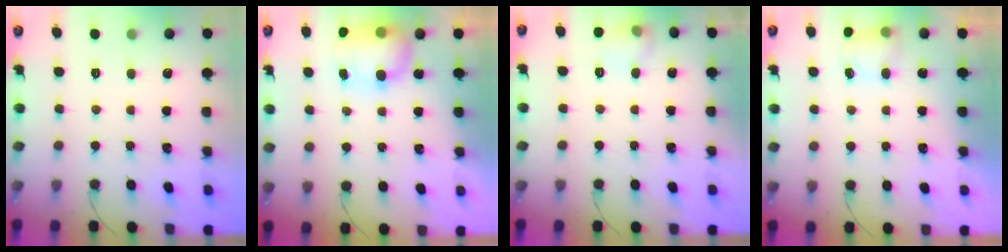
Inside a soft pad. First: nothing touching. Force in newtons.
{"total": 10.7, "press": 9.1, "slide": 5.6}
{"total": 6.5, "press": 6.4, "slide": 1.4}
{"total": 6.1, "press": 6.0, "slide": 1.1}